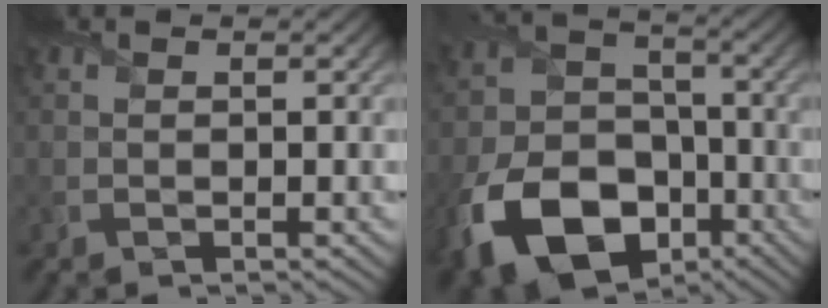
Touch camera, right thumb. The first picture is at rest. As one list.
[{"total": 16.2, "force": [-7.6, 10.9, 9.3], "torque": [-0.211, -0.052, -0.138]}]